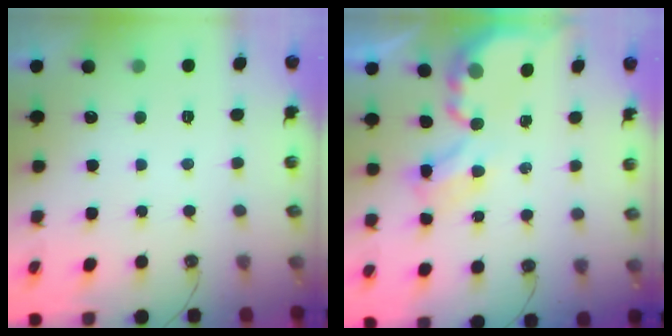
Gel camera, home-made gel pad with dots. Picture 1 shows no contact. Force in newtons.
{"total": 3.7, "press": 3.7, "slide": 0.2}